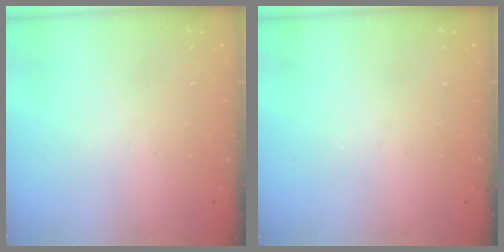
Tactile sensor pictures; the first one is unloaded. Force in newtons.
{"total": 0.0}